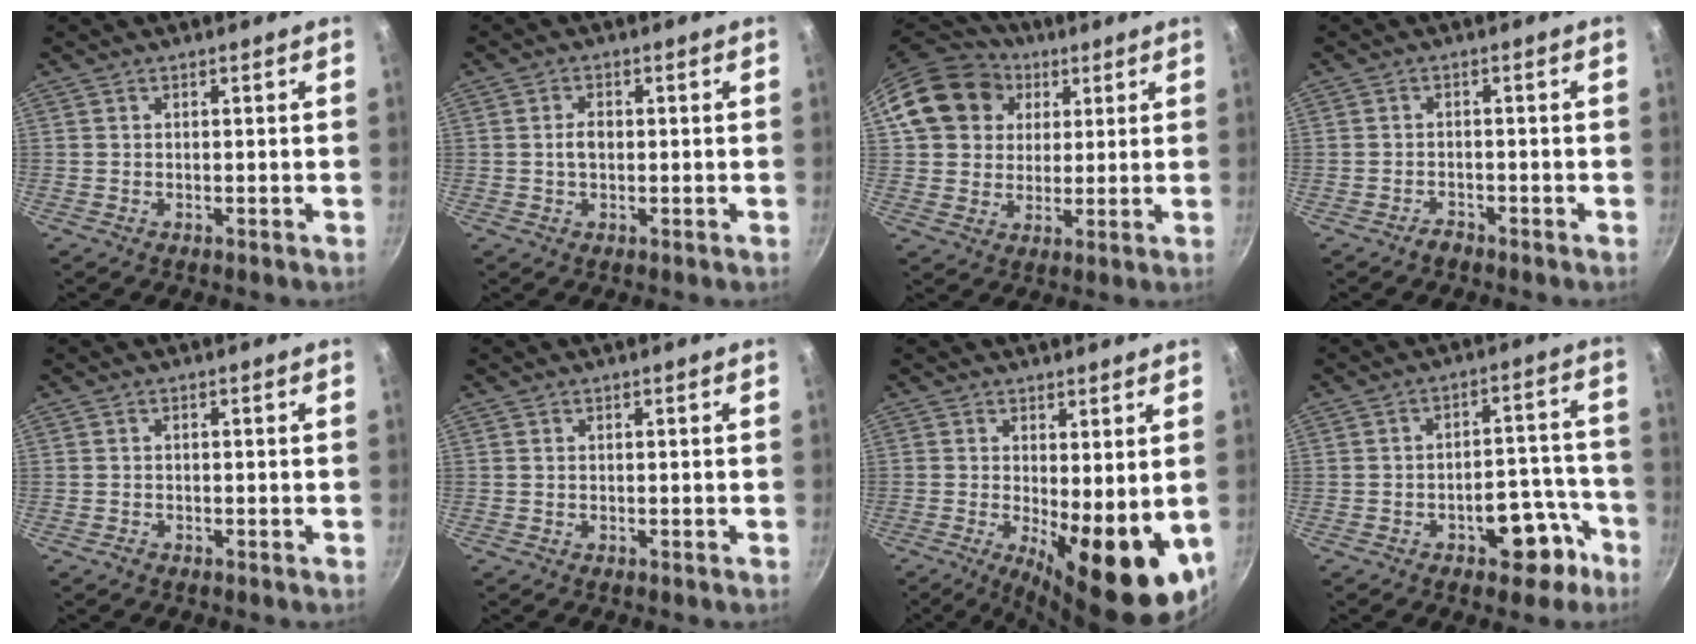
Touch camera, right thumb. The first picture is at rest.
{"total": 2.8, "force": [0.0, 1.8, 2.1], "torque": [-0.027, 0.008, -0.001]}
{"total": 16.3, "force": [5.3, 13.7, 7.1], "torque": [-0.120, 0.022, 0.086]}
{"total": 1.6, "force": [-1.5, 0.7, 0.3], "torque": [0.001, 0.020, -0.022]}
{"total": 0.7, "force": [-0.5, 0.4, 0.2], "torque": [-0.007, 0.005, -0.008]}
{"total": 0.0}
{"total": 14.3, "force": [-1.5, 5.0, 13.3], "torque": [-0.156, -0.021, -0.008]}
{"total": 10.0, "force": [-5.3, 5.5, 6.4], "torque": [-0.036, 0.060, -0.059]}